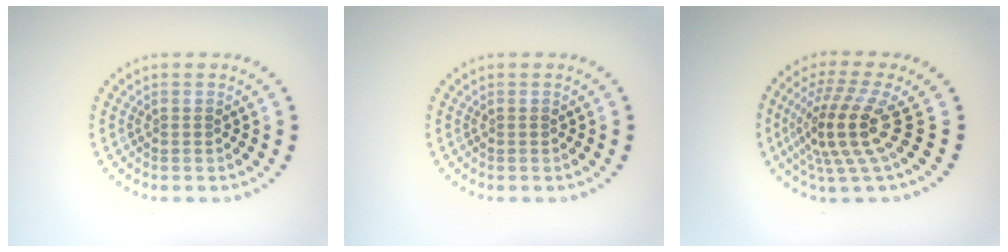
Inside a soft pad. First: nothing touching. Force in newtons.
{"total": 0.0}
{"total": 5.0, "press": 3.6, "slide": 3.4}